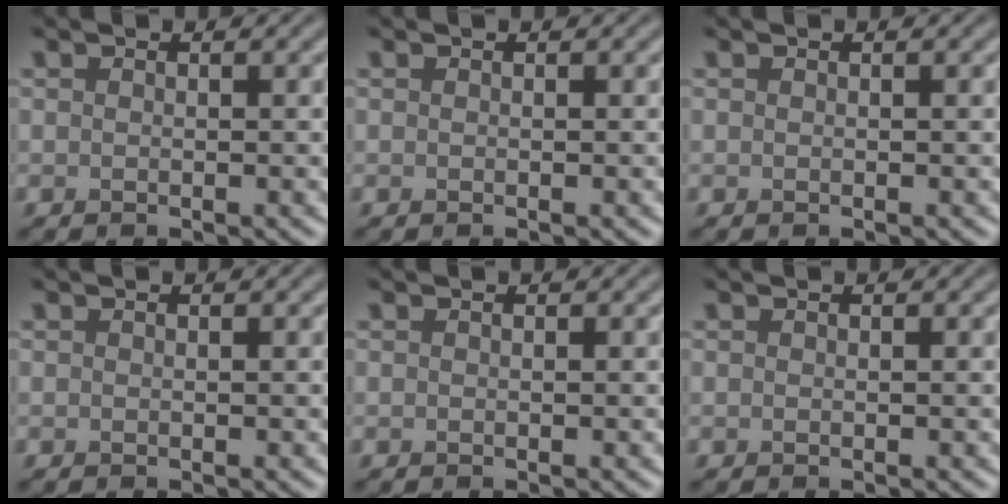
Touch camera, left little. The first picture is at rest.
{"total": 0.0}
{"total": 0.0}
{"total": 0.0}
{"total": 0.0}
{"total": 0.0}